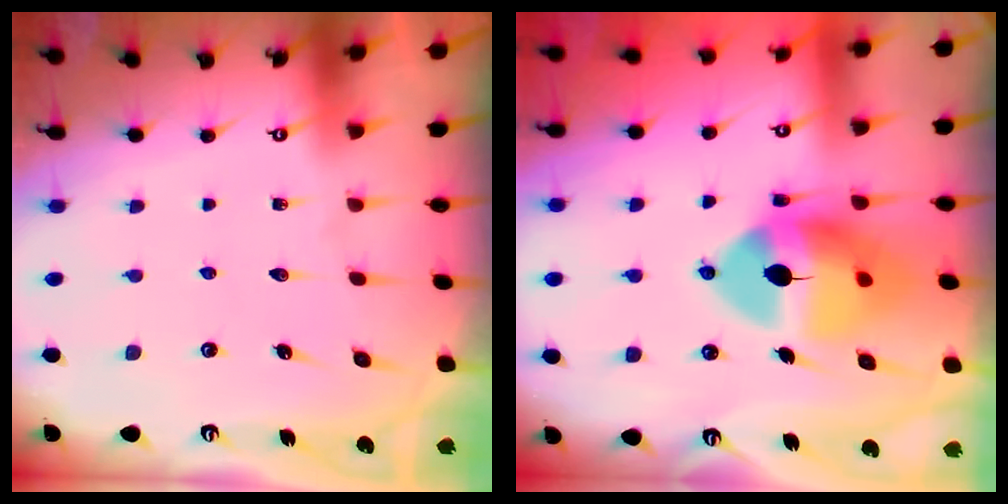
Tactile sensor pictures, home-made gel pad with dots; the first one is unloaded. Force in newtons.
{"total": 15.9, "press": 15.8, "slide": 2.2}